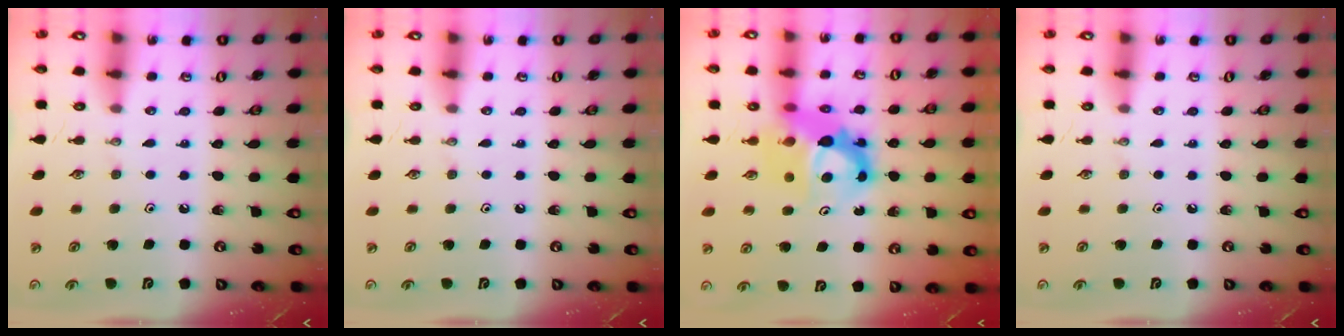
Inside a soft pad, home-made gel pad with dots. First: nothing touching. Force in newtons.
{"total": 0.0}
{"total": 11.6, "press": 11.6, "slide": 1.1}
{"total": 0.0}